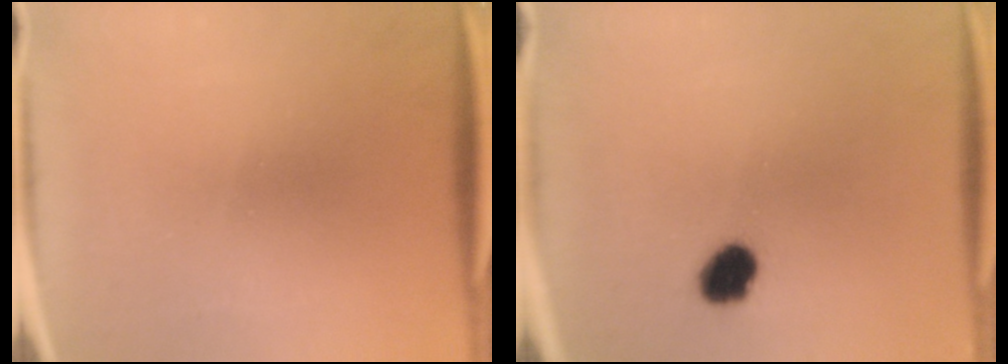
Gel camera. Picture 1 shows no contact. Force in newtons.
{"total": 6.2}